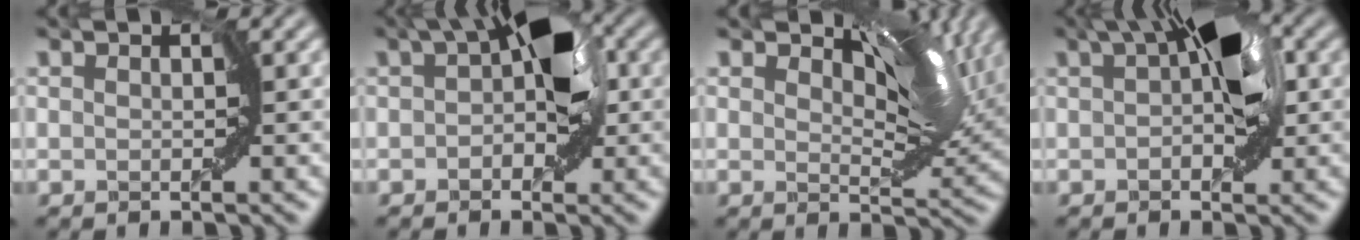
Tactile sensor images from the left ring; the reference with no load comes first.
{"total": 5.3, "force": [0.8, 2.5, 4.6], "torque": [-0.057, 0.020, 0.005]}
{"total": 7.2, "force": [4.6, 2.6, 4.8], "torque": [-0.087, 0.000, 0.076]}
{"total": 5.5, "force": [1.5, 2.2, 4.8], "torque": [-0.070, 0.016, 0.020]}